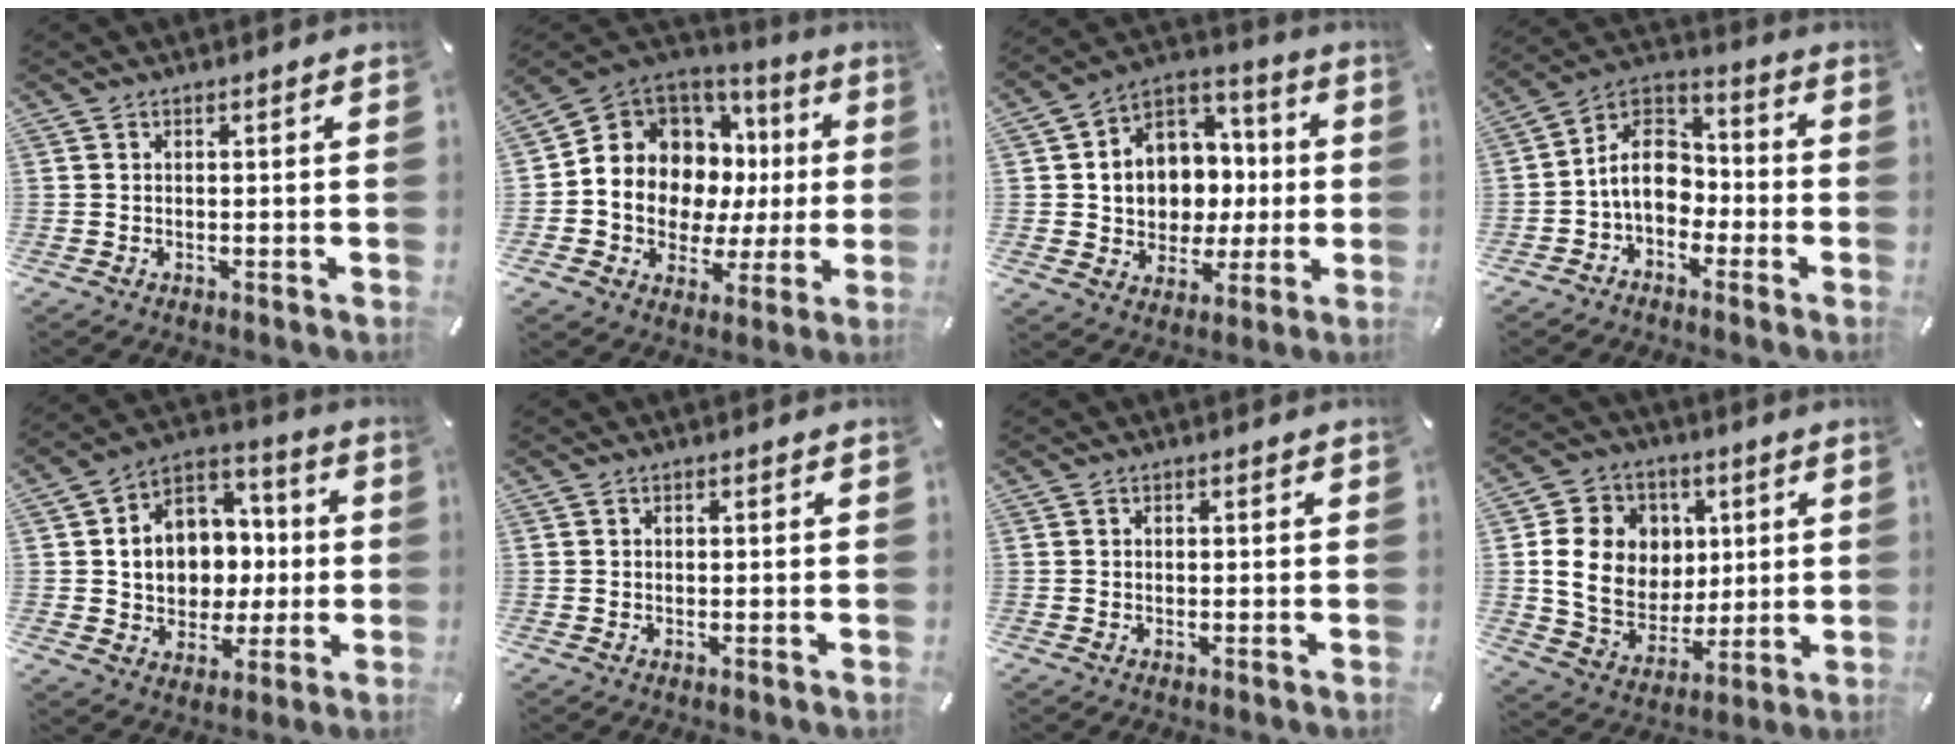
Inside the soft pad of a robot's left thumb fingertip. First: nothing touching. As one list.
[{"total": 11.2, "force": [2.2, 10.1, 4.4], "torque": [-0.079, -0.050, 0.050]}, {"total": 11.2, "force": [0.2, 10.8, 3.0], "torque": [-0.056, -0.016, 0.017]}, {"total": 10.9, "force": [-3.0, 8.5, 6.0], "torque": [-0.129, 0.023, -0.056]}, {"total": 12.3, "force": [-0.4, 11.2, 5.0], "torque": [-0.091, 0.001, 0.001]}, {"total": 0.6, "force": [0.0, 0.6, 0.2], "torque": [-0.003, 0.004, -0.001]}, {"total": 0.7, "force": [0.0, 0.6, 0.3], "torque": [-0.004, 0.004, -0.001]}, {"total": 14.7, "force": [2.3, 13.3, 5.9], "torque": [-0.114, 0.001, 0.055]}]